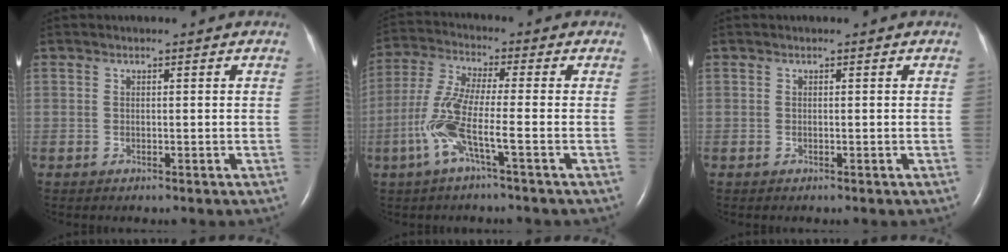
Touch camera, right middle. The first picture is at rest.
{"total": 8.5, "force": [-2.9, 0.1, 8.0], "torque": [-0.178, 0.002, -0.065]}
{"total": 0.0}